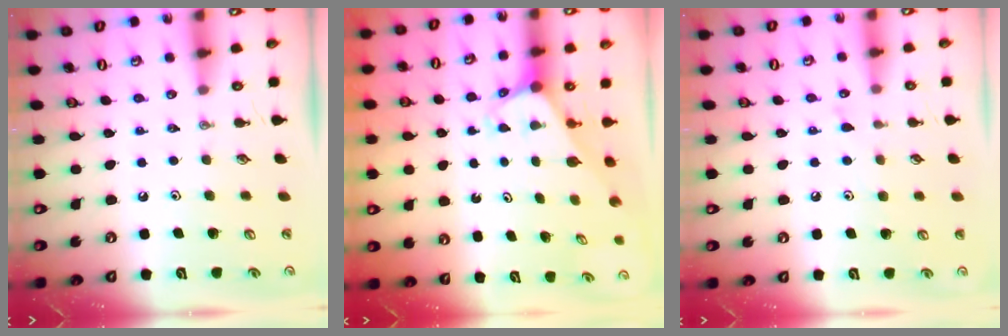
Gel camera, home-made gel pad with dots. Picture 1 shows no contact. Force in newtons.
{"total": 2.1, "press": 2.1, "slide": 0.2}
{"total": 5.6, "press": 5.6, "slide": 0.6}